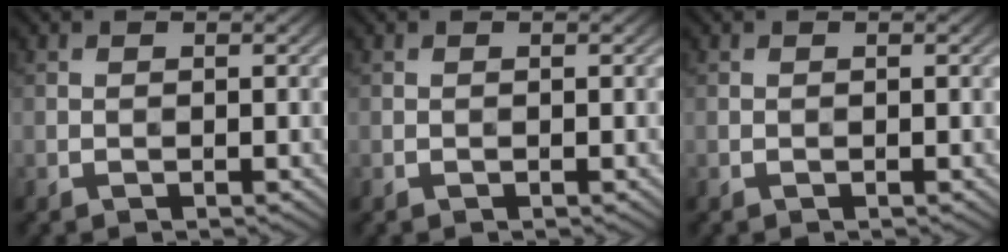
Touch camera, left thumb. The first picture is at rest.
{"total": 0.0}
{"total": 0.0}